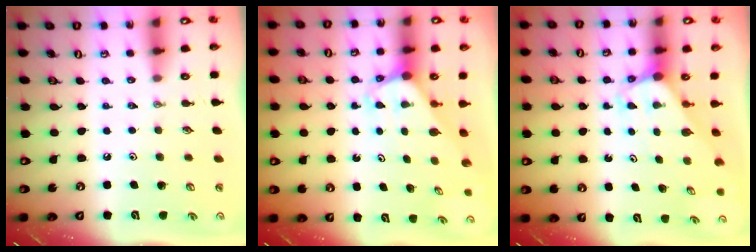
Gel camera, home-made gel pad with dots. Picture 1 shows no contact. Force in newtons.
{"total": 1.9, "press": 1.9, "slide": 0.1}
{"total": 3.0, "press": 3.0, "slide": 0.2}